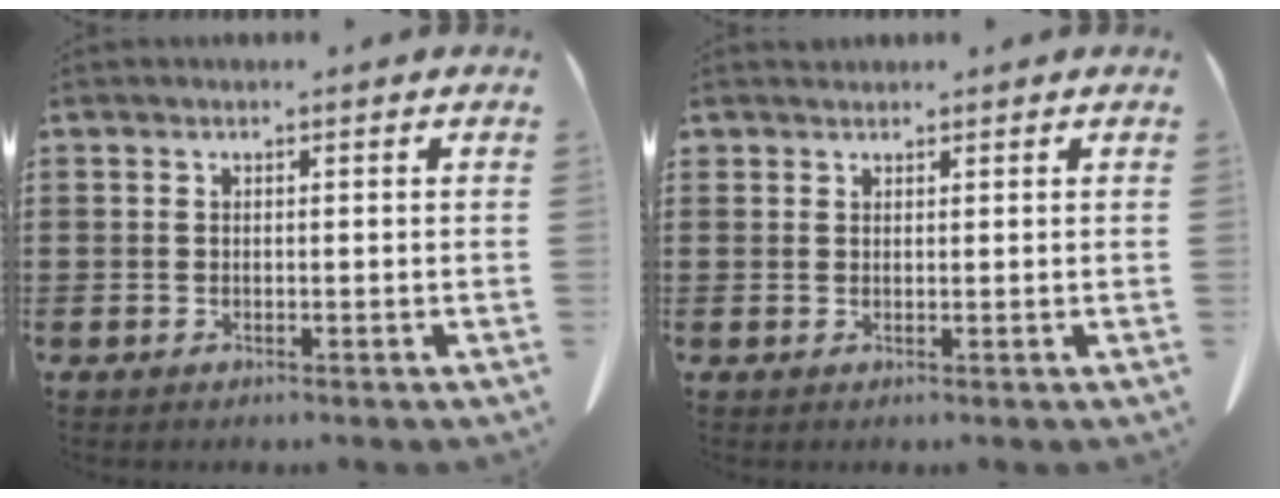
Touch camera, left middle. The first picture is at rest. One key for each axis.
{"total": 1.2, "fx": 1.1, "fy": 0.5, "fz": -0.1, "tx": -0.001, "ty": 0.001, "tz": 0.024}